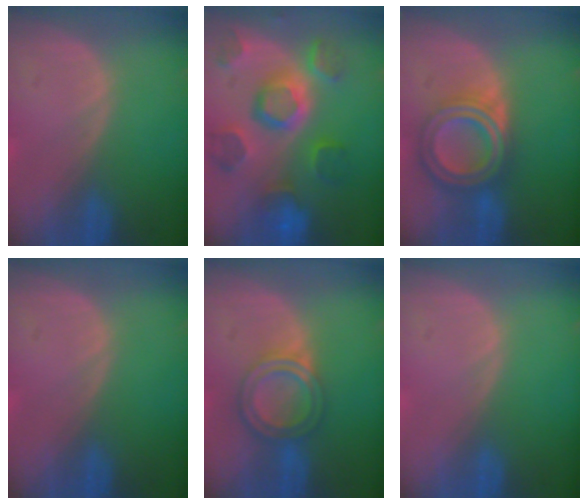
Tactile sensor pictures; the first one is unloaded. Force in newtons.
{"total": 11.3, "press": 10.0, "slide": 5.3}
{"total": 7.9, "press": 7.9, "slide": 0.5}
{"total": 0.0}
{"total": 6.2, "press": 5.4, "slide": 3.0}
{"total": 0.0}